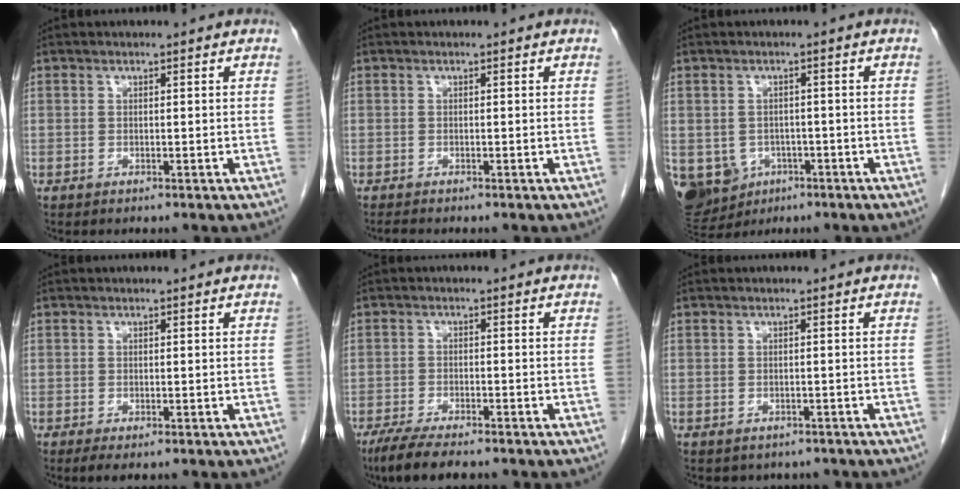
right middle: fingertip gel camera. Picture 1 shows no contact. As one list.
[{"total": 0.6, "force": [-0.6, -0.1, 0.2], "torque": [-0.011, -0.004, -0.013]}, {"total": 13.1, "force": [-5.1, 11.0, 4.9], "torque": [-0.145, 0.001, -0.063]}, {"total": 1.6, "force": [-0.9, 0.5, 1.1], "torque": [-0.021, -0.004, -0.011]}, {"total": 7.1, "force": [-5.6, 1.3, 4.2], "torque": [-0.073, -0.016, -0.093]}, {"total": 3.6, "force": [-3.0, 2.0, 0.5], "torque": [-0.002, 0.010, -0.034]}]